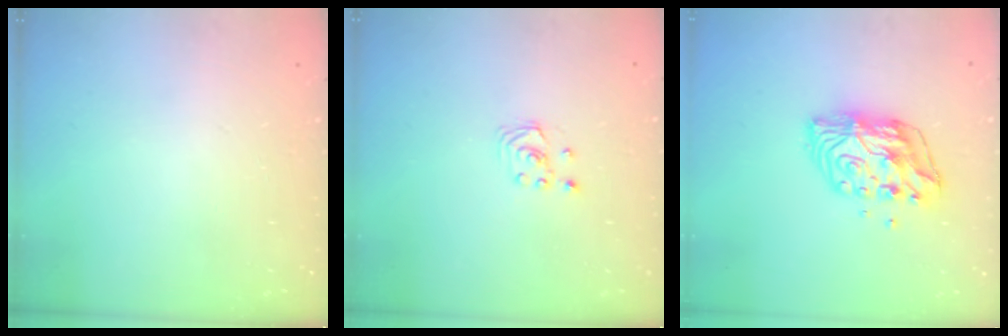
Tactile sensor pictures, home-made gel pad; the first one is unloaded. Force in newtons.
{"total": 1.8, "press": 1.8, "slide": 0.2}
{"total": 10.5, "press": 10.5, "slide": 1.1}